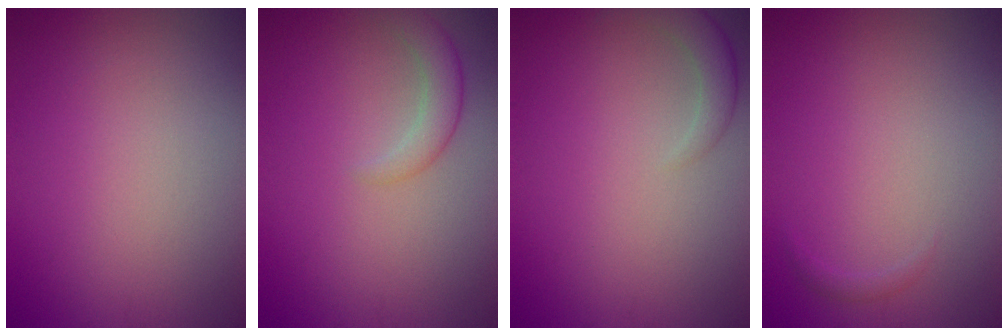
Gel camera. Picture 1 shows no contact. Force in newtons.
{"total": 2.3, "press": 2.3, "slide": 0.1}
{"total": 2.0, "press": 2.0, "slide": 0.1}
{"total": 0.5, "press": 0.5, "slide": 0.0}